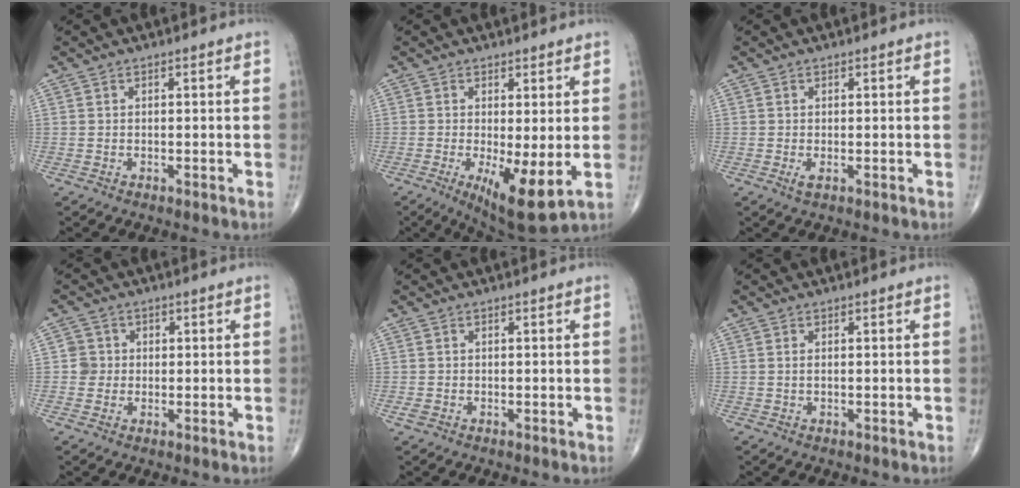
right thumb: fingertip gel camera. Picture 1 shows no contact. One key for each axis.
{"total": 9.5, "fx": -1.6, "fy": 2.8, "fz": 8.9, "tx": -0.147, "ty": -0.027, "tz": -0.018}
{"total": 1.2, "fx": -0.3, "fy": 0.5, "fz": 1.0, "tx": -0.022, "ty": -0.005, "tz": -0.004}
{"total": 3.1, "fx": 0.0, "fy": 3.0, "fz": 0.2, "tx": 0.023, "ty": 0.008, "tz": -0.004}
{"total": 1.1, "fx": -0.4, "fy": 0.8, "fz": 0.6, "tx": -0.017, "ty": 0.000, "tz": -0.007}
{"total": 0.6, "fx": 0.1, "fy": 0.2, "fz": 0.5, "tx": -0.014, "ty": 0.000, "tz": 0.001}